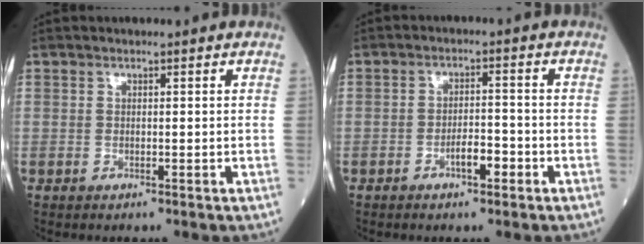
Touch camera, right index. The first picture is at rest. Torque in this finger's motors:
{"motor_torque": [0.34, -0.15, 0.22, 0.05]}